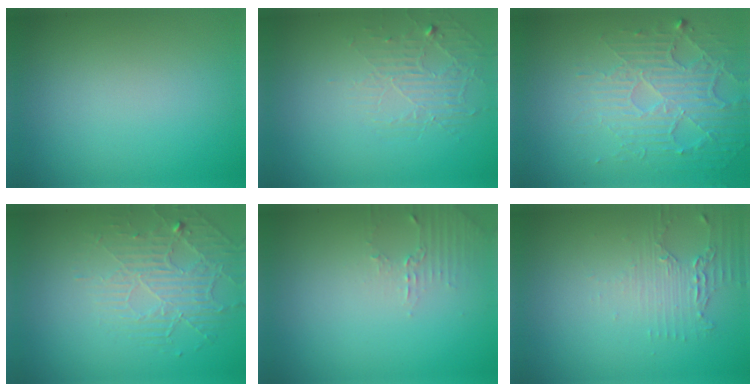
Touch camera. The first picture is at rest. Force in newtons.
{"total": 1.8, "press": 0.8, "slide": 1.6}
{"total": 5.5, "press": 3.5, "slide": 4.3}
{"total": 2.3, "press": 1.7, "slide": 1.6}
{"total": 1.4, "press": 1.4, "slide": 0.4}
{"total": 2.2, "press": 1.8, "slide": 1.2}